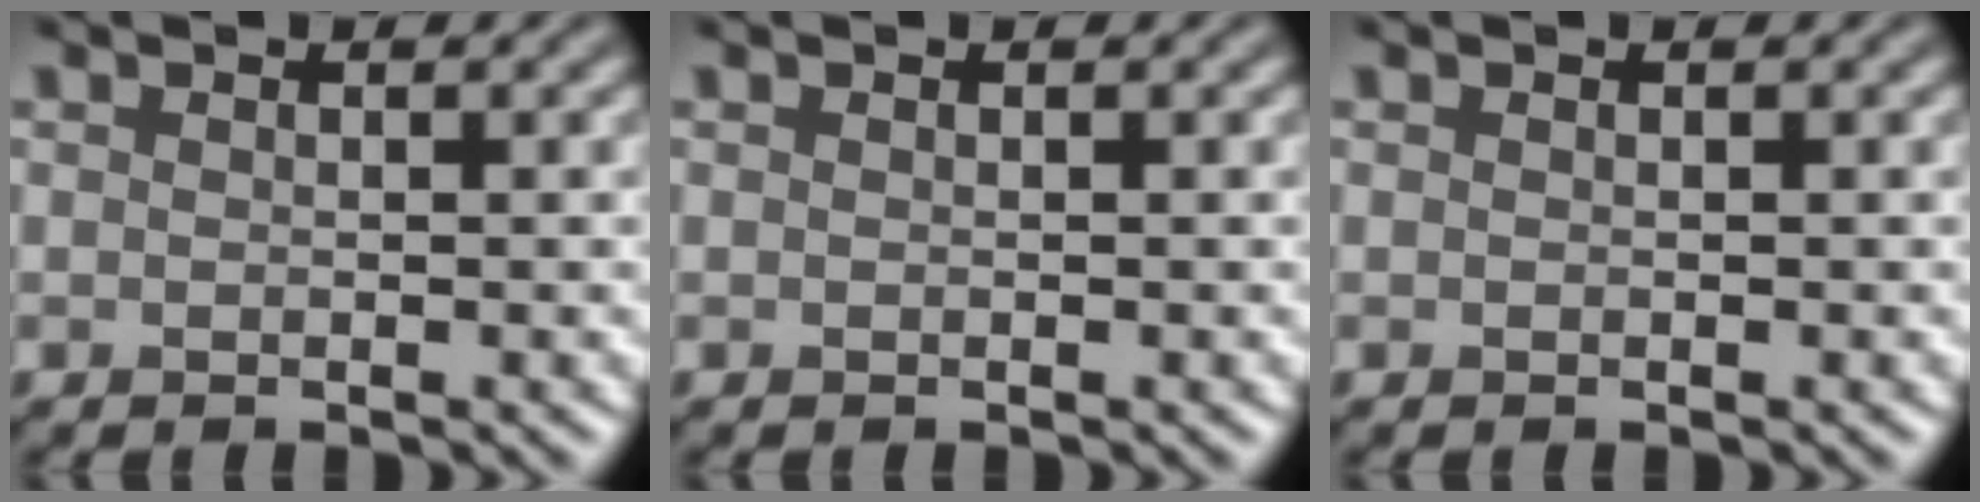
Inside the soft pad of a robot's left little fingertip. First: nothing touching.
{"total": 0.0}
{"total": 0.0}